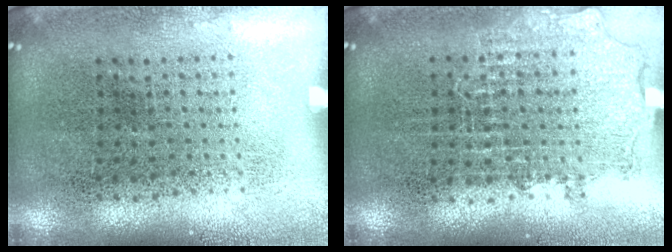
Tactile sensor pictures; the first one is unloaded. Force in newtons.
{"total": 0.9, "press": 0.9, "slide": 0.2}